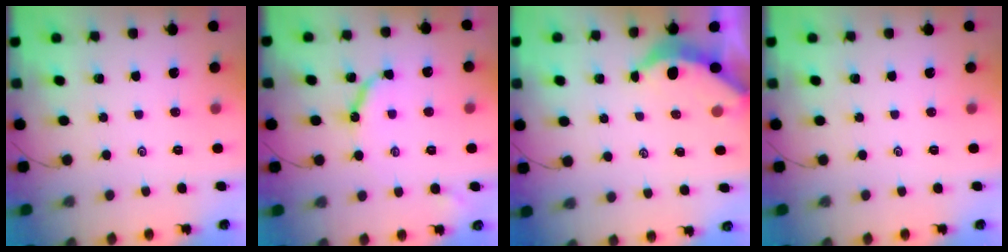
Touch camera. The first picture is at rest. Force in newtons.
{"total": 8.3, "press": 8.2, "slide": 0.7}
{"total": 3.7, "press": 3.6, "slide": 0.4}
{"total": 0.0}